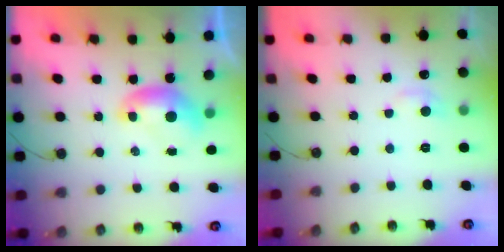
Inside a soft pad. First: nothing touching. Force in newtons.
{"total": 0.8, "press": 0.4, "slide": 0.7}